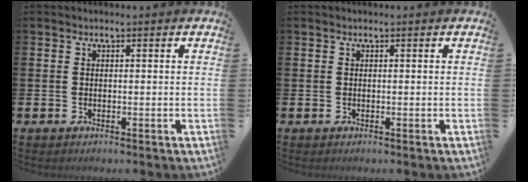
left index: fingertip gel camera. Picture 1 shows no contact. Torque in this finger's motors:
{"motor_torque": [-0.02, -0.01, 0.02, 0.01]}